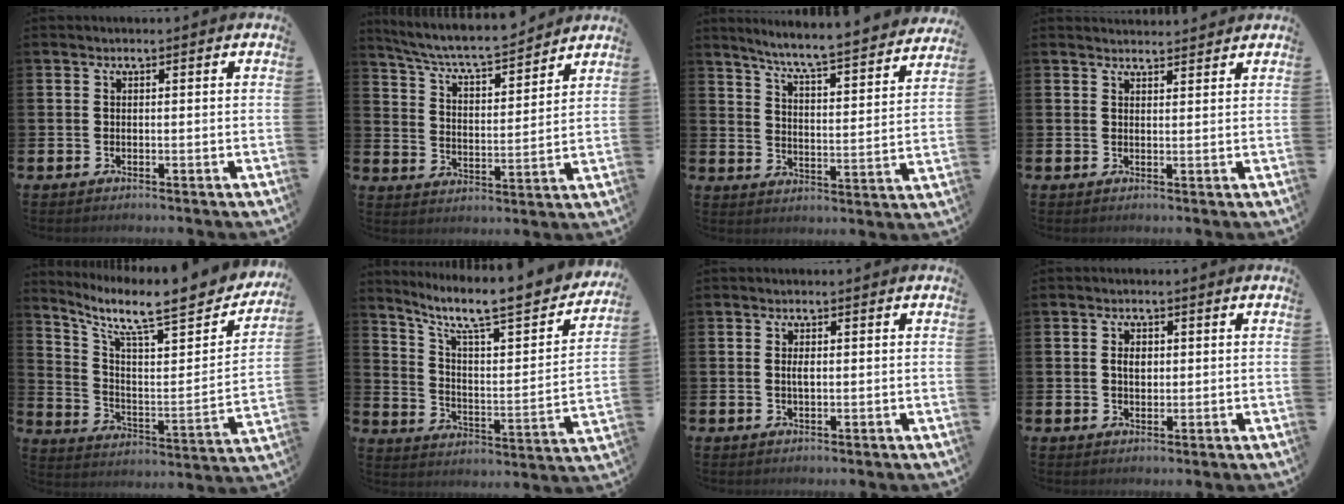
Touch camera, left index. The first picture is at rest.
{"total": 6.9, "force": [6.5, 0.6, 2.1], "torque": [-0.074, -0.047, 0.111]}
{"total": 6.7, "force": [6.3, -0.4, 2.2], "torque": [-0.064, -0.057, 0.102]}
{"total": 2.2, "force": [2.2, 0.3, -0.2], "torque": [0.007, -0.014, 0.039]}
{"total": 9.8, "force": [7.7, 2.6, 5.5], "torque": [-0.112, -0.069, 0.117]}
{"total": 9.3, "force": [7.4, 2.0, 5.2], "torque": [-0.110, -0.061, 0.114]}
{"total": 1.4, "force": [0.2, 0.4, 1.3], "torque": [-0.020, 0.001, 0.001]}
{"total": 2.2, "force": [0.4, 1.5, 1.5], "torque": [-0.010, 0.001, 0.001]}